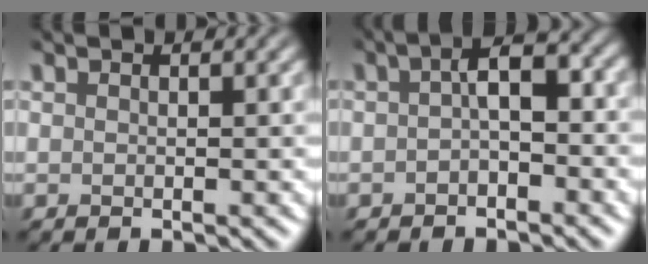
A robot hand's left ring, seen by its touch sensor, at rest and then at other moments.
{"total": 3.1, "force": [-0.8, 1.2, 2.8], "torque": [-0.050, 0.011, -0.021]}